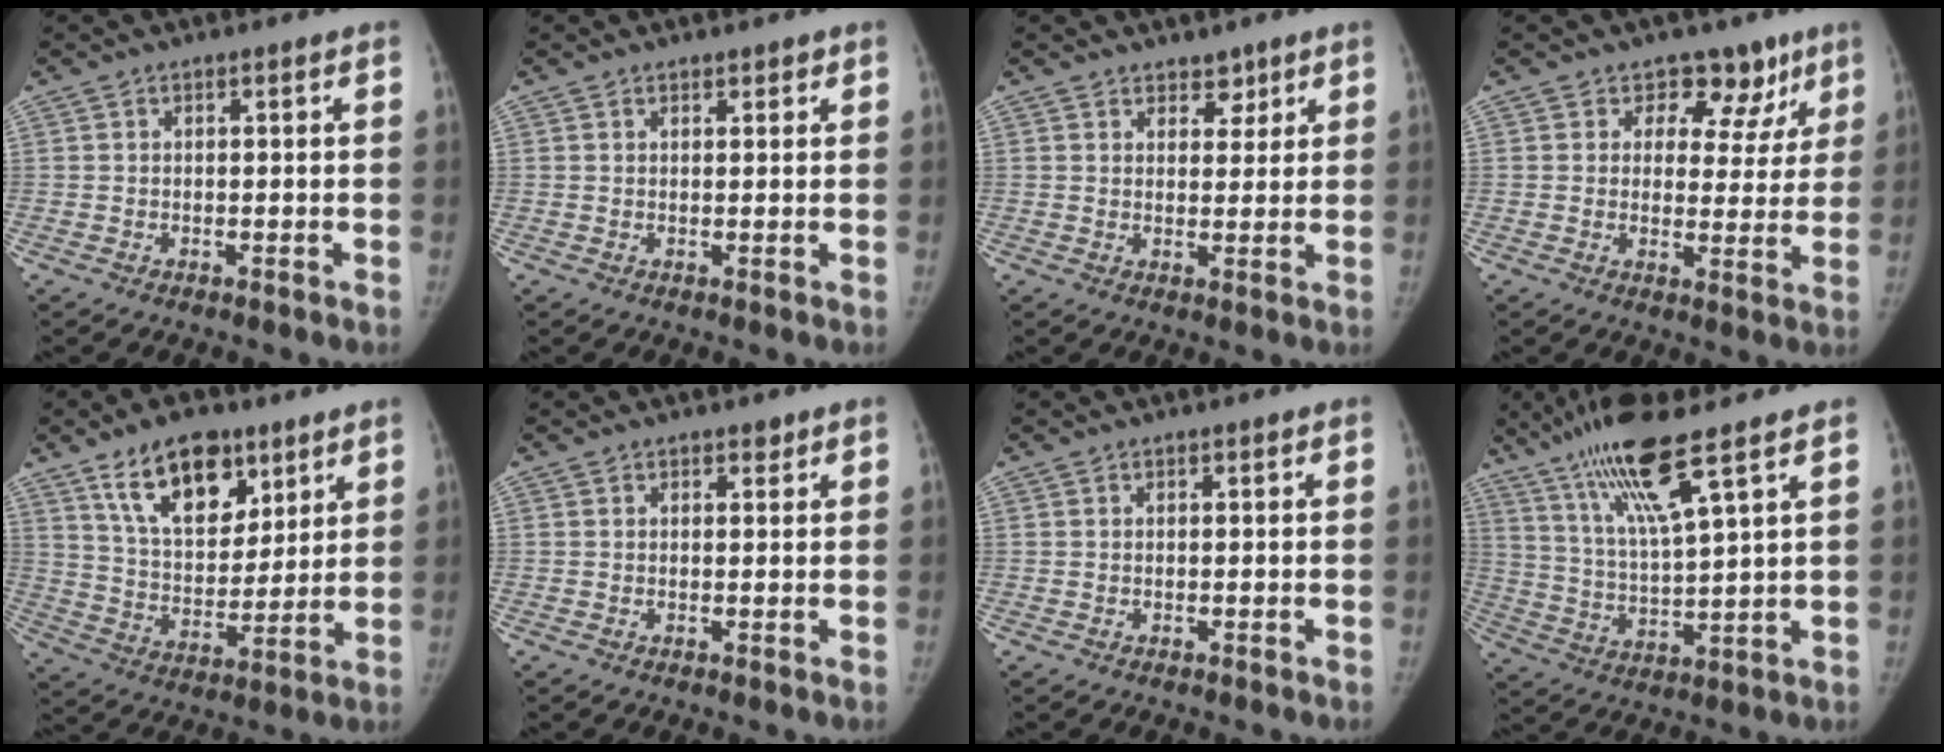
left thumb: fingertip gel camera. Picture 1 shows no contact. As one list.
[{"total": 1.3, "force": [1.0, 0.7, 0.5], "torque": [0.005, -0.005, 0.011]}, {"total": 3.3, "force": [2.4, 2.0, 0.9], "torque": [0.013, -0.015, 0.035]}, {"total": 9.0, "force": [6.0, 6.4, 2.0], "torque": [0.028, -0.024, 0.065]}, {"total": 16.2, "force": [9.6, 8.8, 9.6], "torque": [-0.114, -0.050, 0.171]}, {"total": 1.2, "force": [0.9, 0.7, 0.4], "torque": [0.005, -0.006, 0.010]}, {"total": 0.0}, {"total": 14.0, "force": [9.0, 1.5, 10.7], "torque": [-0.206, -0.039, 0.179]}]